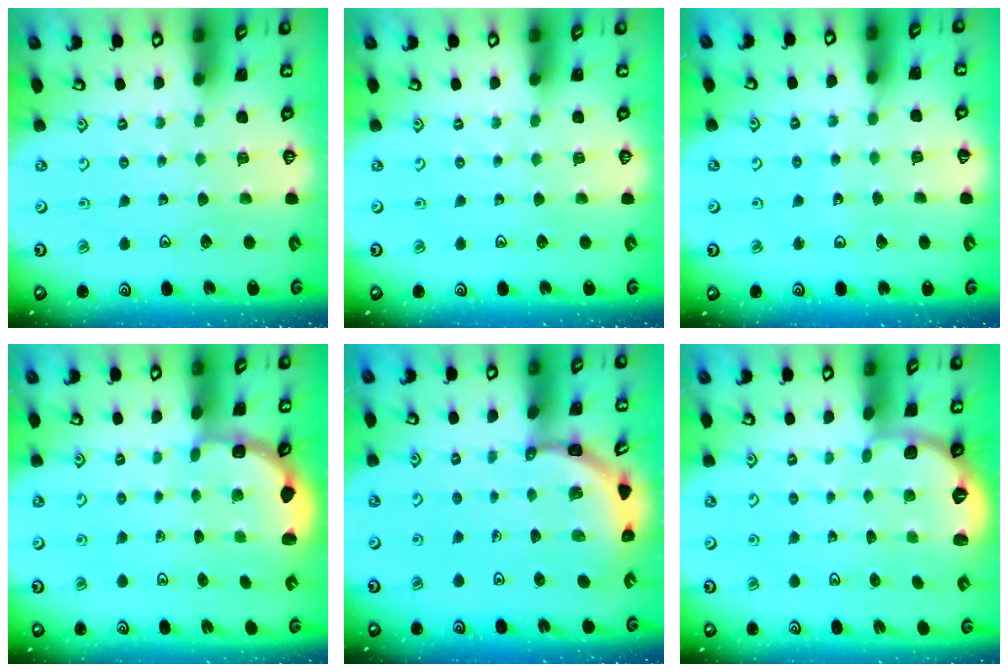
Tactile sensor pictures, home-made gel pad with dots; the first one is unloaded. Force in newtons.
{"total": 0.0}
{"total": 4.4, "press": 4.4, "slide": 0.4}
{"total": 3.0, "press": 2.3, "slide": 1.8}
{"total": 3.4, "press": 3.4, "slide": 0.2}
{"total": 2.6, "press": 1.7, "slide": 1.9}